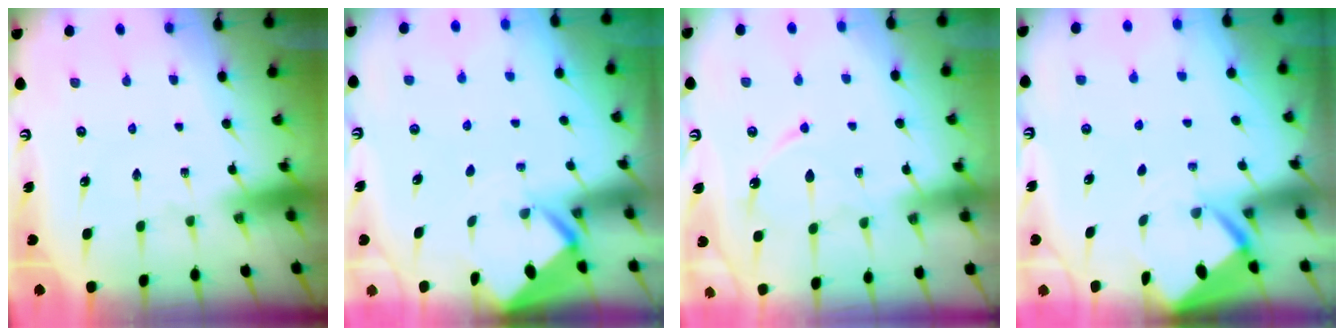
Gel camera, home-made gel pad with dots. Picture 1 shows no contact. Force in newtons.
{"total": 2.9, "press": 2.9, "slide": 0.4}
{"total": 9.3, "press": 9.2, "slide": 0.7}
{"total": 2.6, "press": 2.6, "slide": 0.3}